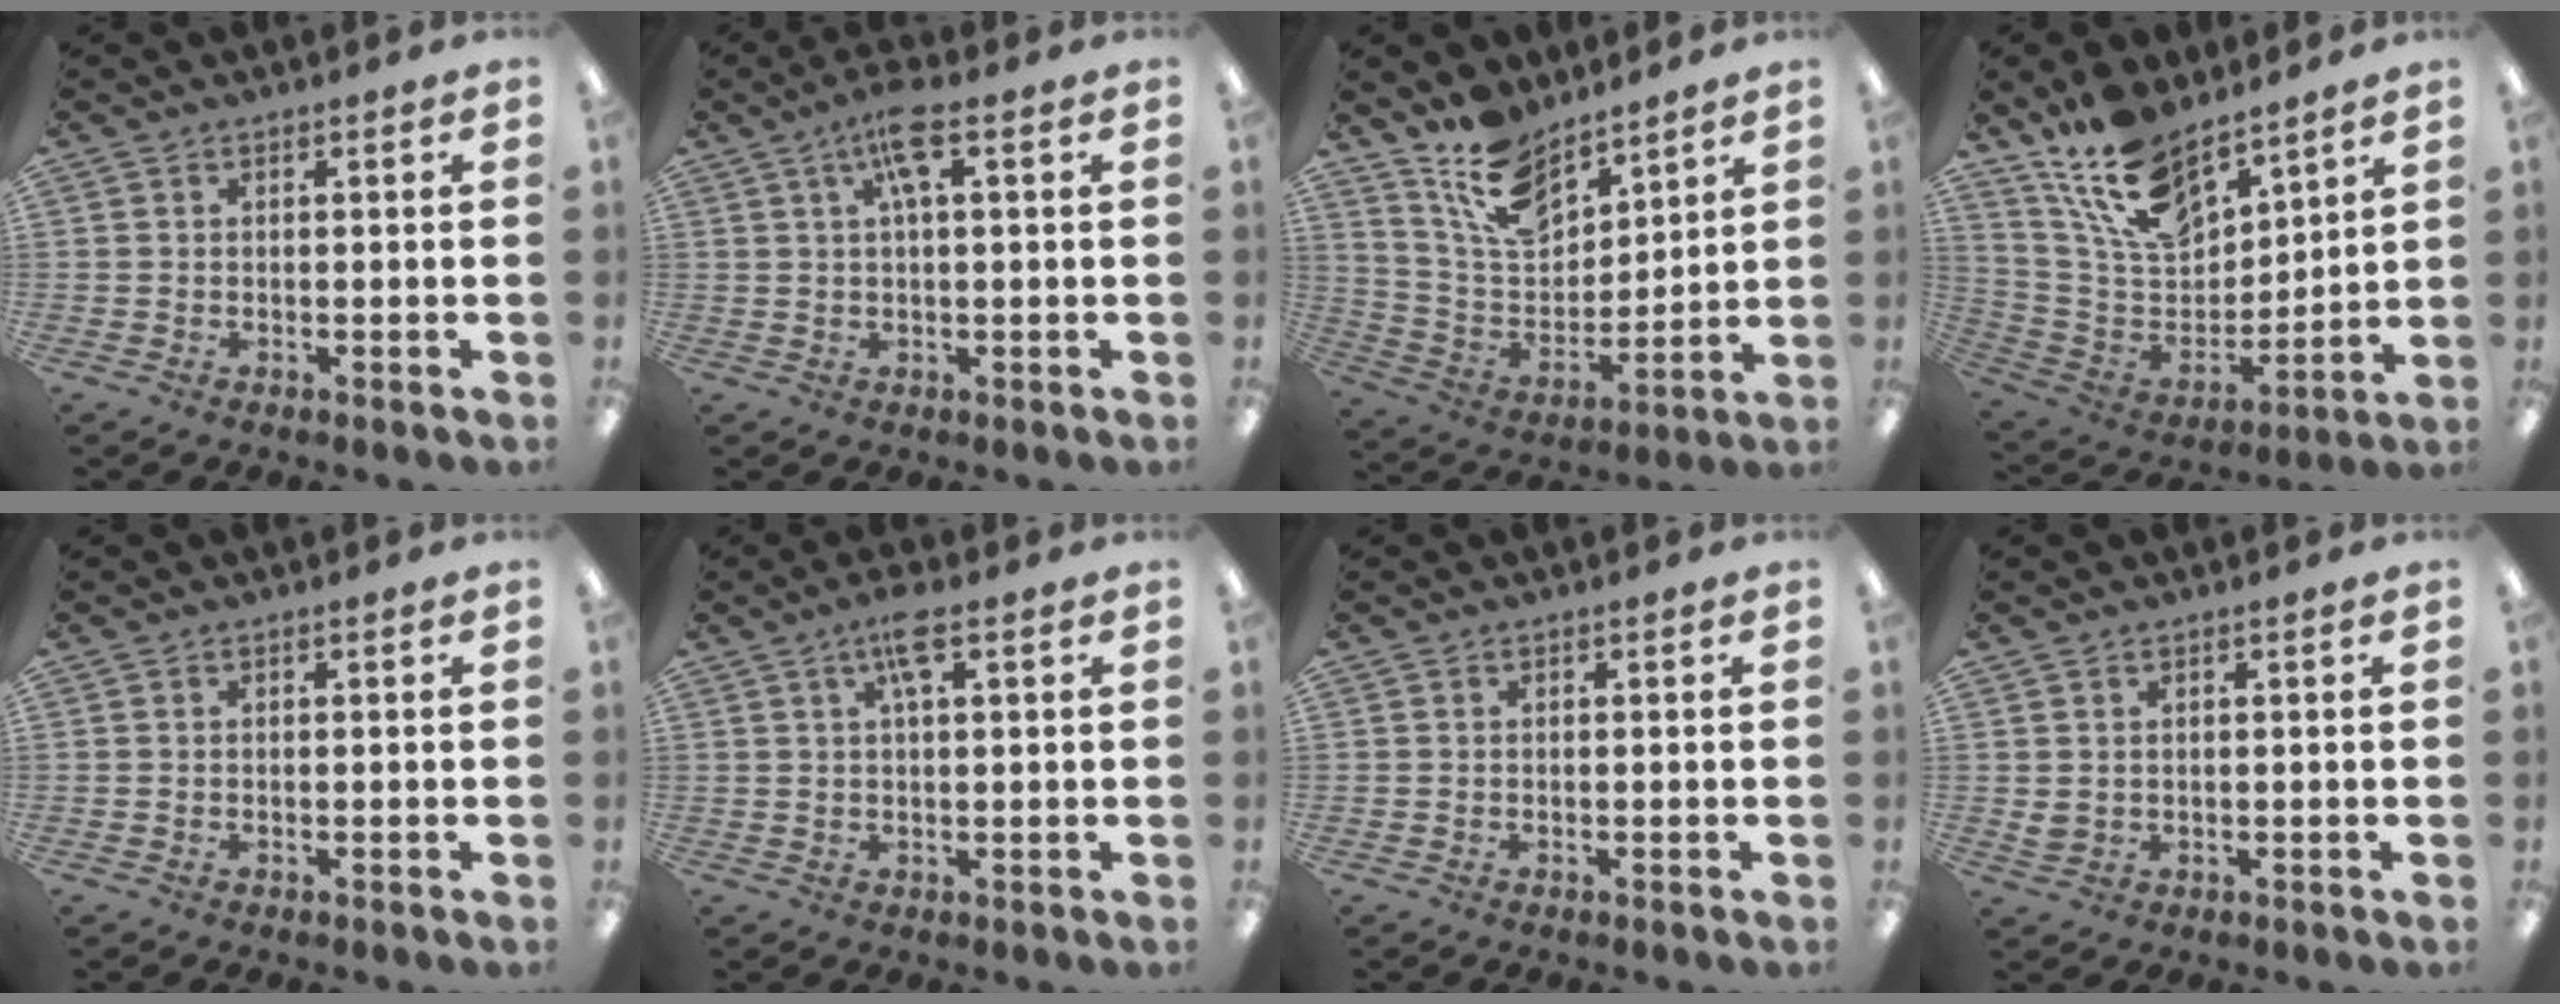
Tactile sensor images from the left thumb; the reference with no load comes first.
{"total": 7.1, "force": [3.1, 2.1, 6.0], "torque": [-0.116, 0.008, 0.049]}
{"total": 13.8, "force": [10.5, 6.7, 5.8], "torque": [-0.127, -0.051, 0.200]}
{"total": 16.0, "force": [12.4, 7.2, 6.9], "torque": [-0.141, -0.071, 0.231]}
{"total": 0.0}
{"total": 5.3, "force": [2.6, 1.5, 4.3], "torque": [-0.084, 0.006, 0.042]}
{"total": 0.0}
{"total": 1.8, "force": [0.9, 1.4, 0.6], "torque": [-0.005, 0.000, 0.015]}